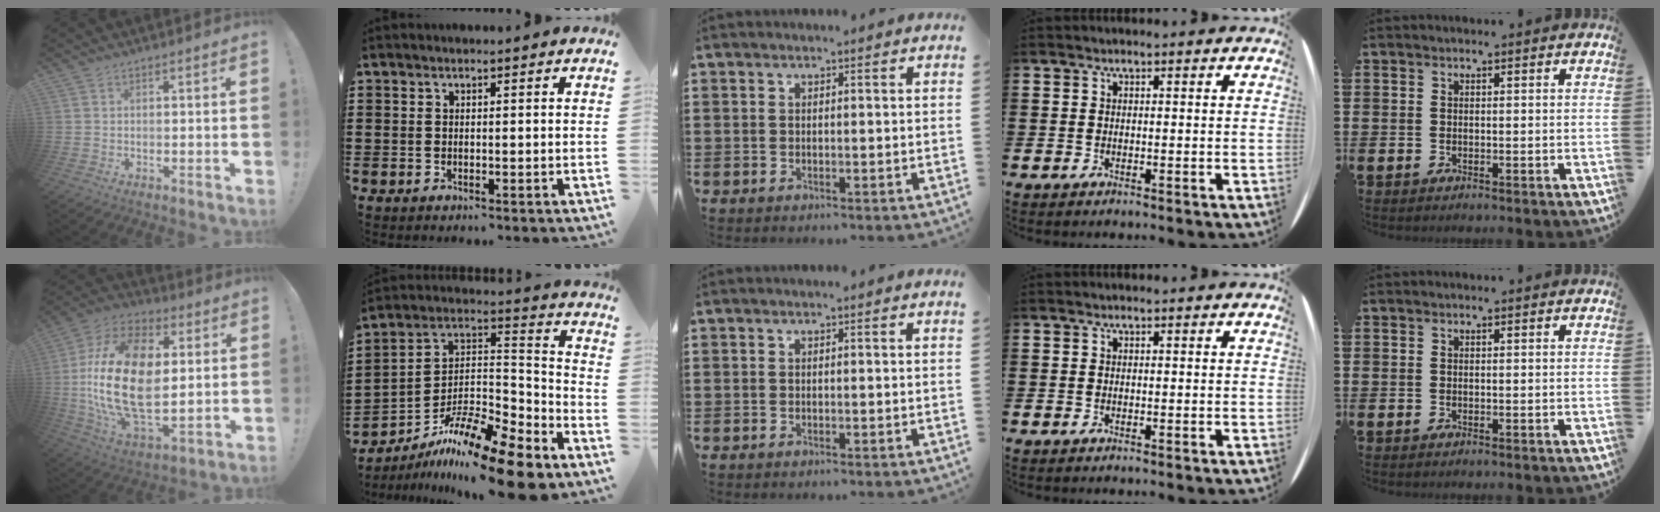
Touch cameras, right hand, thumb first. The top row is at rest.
{"thumb": {"total": 27.9, "force": [1.4, 16.6, 22.4], "torque": [-0.441, -0.009, 0.029]}, "index": {"total": 13.2, "force": [-10.5, 2.6, 7.7], "torque": [-0.134, 0.027, -0.197]}}